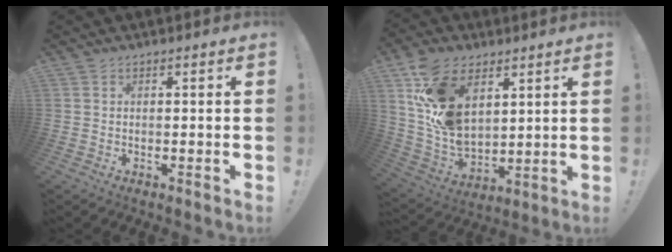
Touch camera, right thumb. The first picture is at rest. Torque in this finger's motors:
{"motor_torque": [1.32, 3.69, 0.90, -0.38, 0.41]}